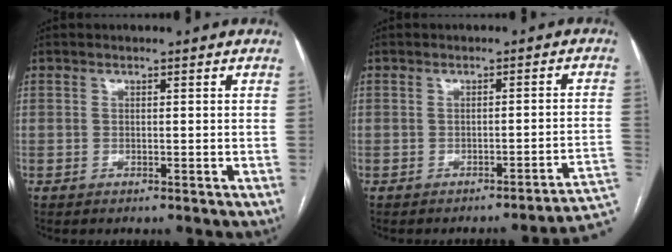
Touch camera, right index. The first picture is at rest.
{"total": 5.9, "force": [-3.4, 0.1, 4.8], "torque": [-0.046, 0.010, -0.036]}